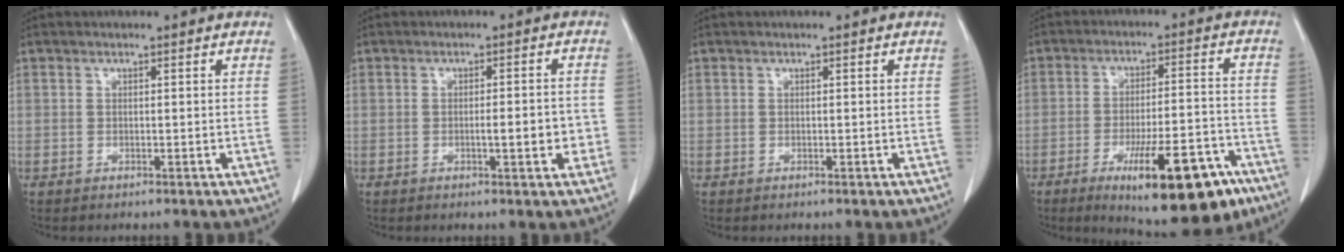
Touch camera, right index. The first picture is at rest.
{"total": 4.1, "force": [-0.9, 0.9, 3.9], "torque": [-0.059, 0.001, -0.009]}
{"total": 0.0}
{"total": 16.7, "force": [-9.7, 3.8, 13.1], "torque": [-0.159, 0.001, -0.137]}